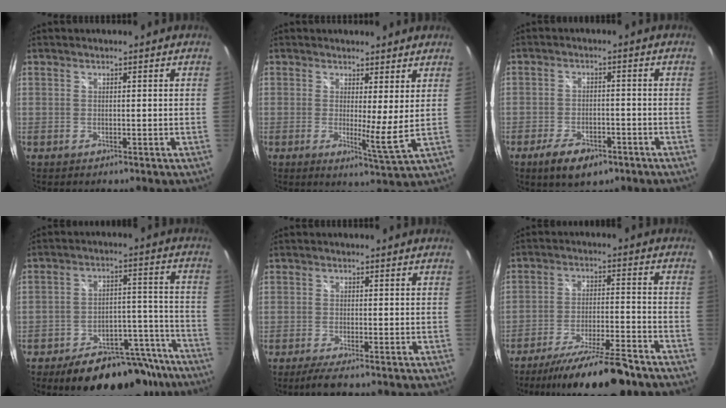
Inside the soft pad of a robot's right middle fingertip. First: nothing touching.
{"total": 5.4, "force": [2.0, -0.2, 5.0], "torque": [-0.072, -0.013, 0.026]}
{"total": 7.9, "force": [-5.3, 3.6, 4.6], "torque": [-0.106, -0.012, -0.080]}
{"total": 19.7, "force": [-15.9, 8.4, 8.2], "torque": [-0.128, 0.034, -0.198]}
{"total": 2.9, "force": [-2.1, -0.3, 1.9], "torque": [-0.040, -0.013, -0.040]}
{"total": 15.4, "force": [-12.9, 1.8, 8.2], "torque": [-0.161, -0.024, -0.204]}